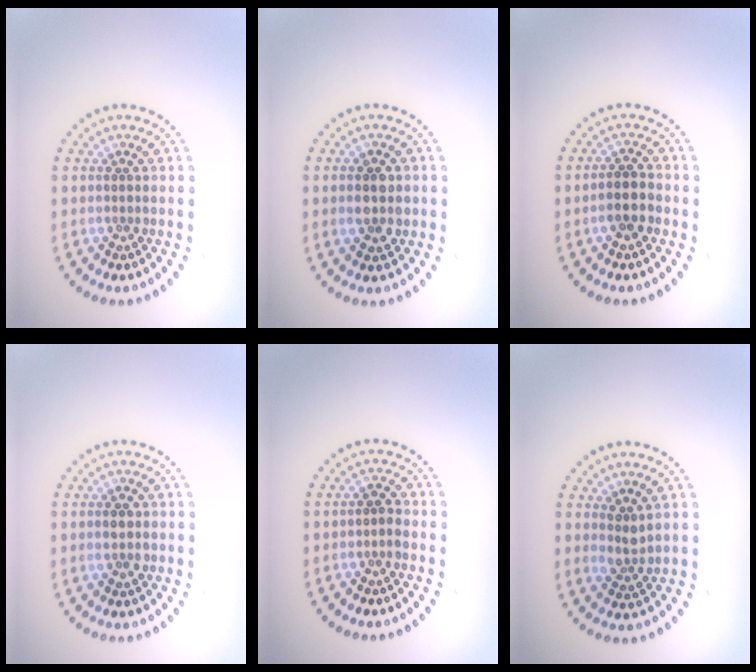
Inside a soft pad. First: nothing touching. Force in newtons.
{"total": 2.9, "press": 2.9, "slide": 0.0}
{"total": 2.5, "press": 2.4, "slide": 0.8}
{"total": 1.5, "press": 1.4, "slide": 0.5}
{"total": 1.1, "press": 1.0, "slide": 0.5}
{"total": 1.7, "press": 1.4, "slide": 1.0}